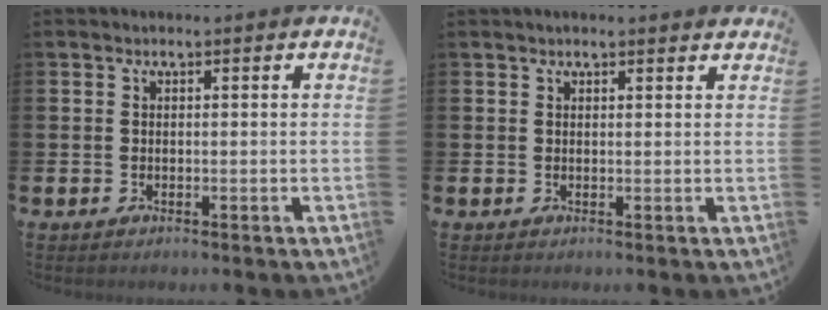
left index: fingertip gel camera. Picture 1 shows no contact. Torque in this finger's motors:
{"motor_torque": [1.22, -0.92, 0.34, 0.17]}